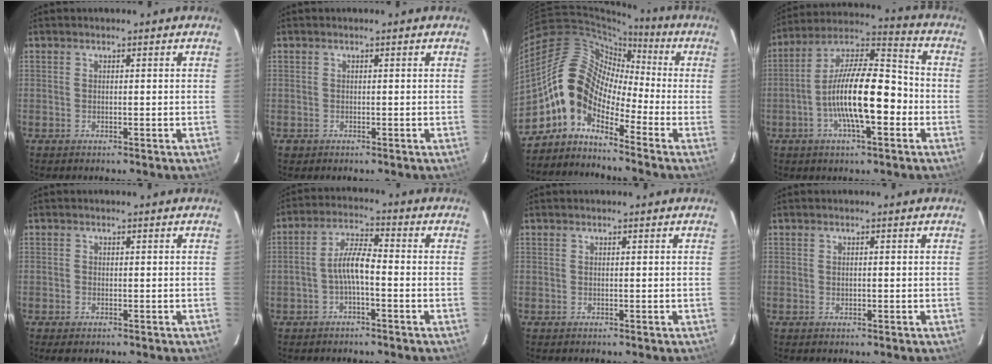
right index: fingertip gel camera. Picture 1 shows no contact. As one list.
[{"total": 1.1, "force": [-0.4, 1.1, 0.1], "torque": [-0.001, 0.003, -0.004]}, {"total": 10.0, "force": [-4.7, 5.9, 6.6], "torque": [-0.099, 0.027, -0.112]}, {"total": 16.3, "force": [-4.1, 5.2, 14.9], "torque": [-0.268, 0.008, -0.079]}, {"total": 1.3, "force": [-0.9, 0.7, 0.6], "torque": [-0.011, -0.003, -0.017]}, {"total": 5.6, "force": [-1.9, 1.6, 5.0], "torque": [-0.105, 0.016, -0.035]}, {"total": 0.0}, {"total": 0.8, "force": [-0.1, 0.6, 0.6], "torque": [-0.009, 0.001, -0.001]}]